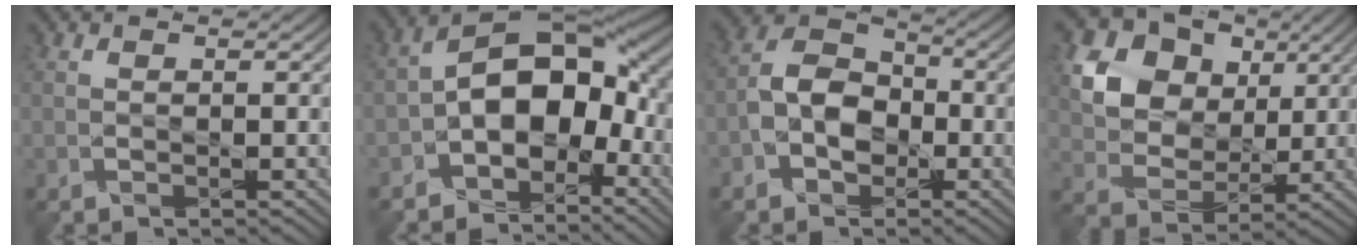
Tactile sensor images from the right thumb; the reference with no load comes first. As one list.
[{"total": 12.4, "force": [-3.6, 7.8, 8.9], "torque": [-0.137, 0.003, -0.080]}, {"total": 7.0, "force": [-2.1, 5.1, 4.2], "torque": [-0.084, 0.005, -0.053]}, {"total": 11.6, "force": [4.4, 8.9, 6.0], "torque": [-0.149, 0.015, 0.081]}]